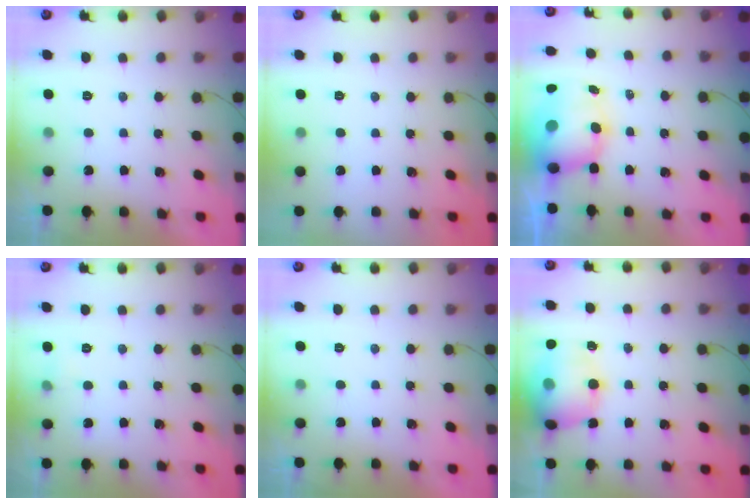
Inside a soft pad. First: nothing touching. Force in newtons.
{"total": 0.0}
{"total": 11.0, "press": 10.6, "slide": 2.9}
{"total": 7.0, "press": 2.6, "slide": 6.5}
{"total": 0.0}
{"total": 15.8, "press": 15.4, "slide": 3.3}